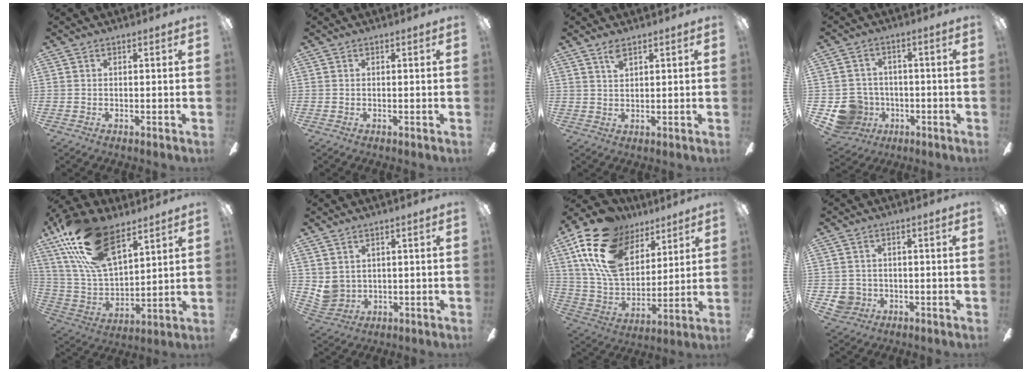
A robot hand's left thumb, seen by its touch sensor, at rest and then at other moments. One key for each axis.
{"total": 0.0}
{"total": 3.1, "fx": 2.2, "fy": 1.1, "fz": 1.9, "tx": -0.044, "ty": 0.002, "tz": 0.039}
{"total": 9.1, "fx": -3.2, "fy": 8.2, "fz": 2.2, "tx": -0.074, "ty": 0.026, "tz": -0.051}
{"total": 22.2, "fx": 13.5, "fy": 10.5, "fz": 14.2, "tx": -0.299, "ty": -0.054, "tz": 0.243}
{"total": 5.0, "fx": 2.2, "fy": 4.1, "fz": 1.7, "tx": -0.051, "ty": -0.005, "tz": 0.047}
{"total": 21.6, "fx": 11.8, "fy": 13.2, "fz": 12.4, "tx": -0.260, "ty": -0.047, "tz": 0.219}
{"total": 4.1, "fx": -0.7, "fy": 3.9, "fz": 0.9, "tx": -0.021, "ty": 0.006, "tz": -0.013}